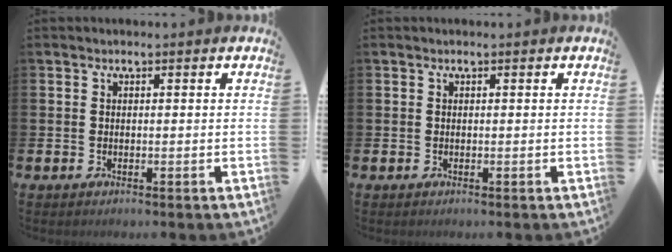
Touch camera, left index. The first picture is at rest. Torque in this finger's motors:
{"motor_torque": [0.10, -0.06, 0.05, -0.01]}